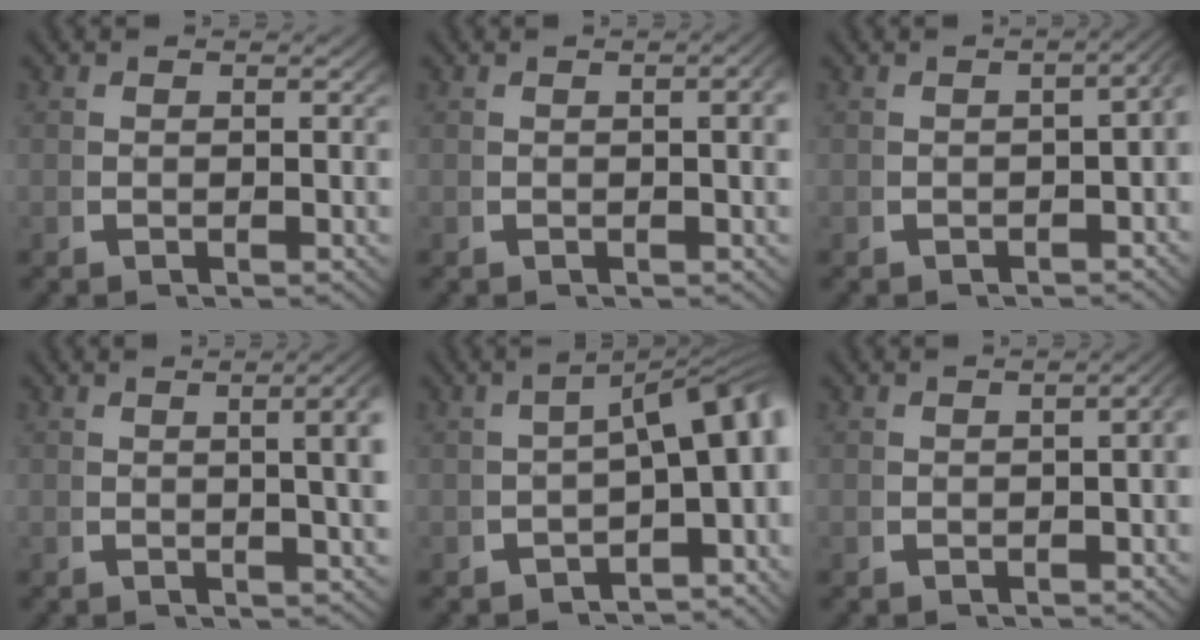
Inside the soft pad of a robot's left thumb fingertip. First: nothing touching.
{"total": 1.9, "force": [0.0, 0.7, 1.7], "torque": [-0.020, 0.001, 0.001]}
{"total": 4.4, "force": [-0.3, 2.5, 3.6], "torque": [-0.032, 0.018, -0.013]}
{"total": 6.6, "force": [1.7, 2.8, 5.7], "torque": [-0.047, 0.017, 0.013]}
{"total": 8.6, "force": [-1.5, 4.4, 7.2], "torque": [-0.082, -0.007, -0.021]}
{"total": 2.4, "force": [-0.5, 1.1, 2.1], "torque": [-0.023, 0.007, -0.007]}